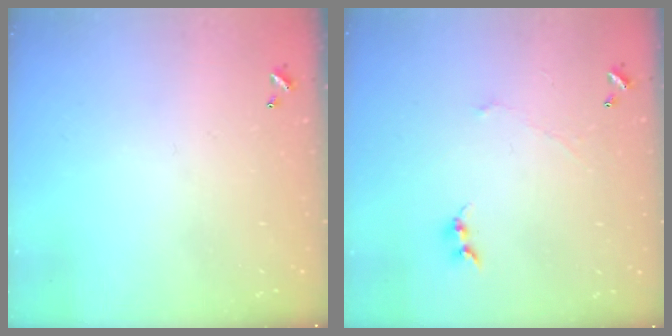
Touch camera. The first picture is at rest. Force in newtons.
{"total": 0.0}